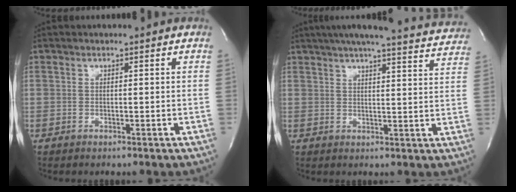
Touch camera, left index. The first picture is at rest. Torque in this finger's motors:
{"motor_torque": [0.26, -0.31, 0.26, 0.06]}